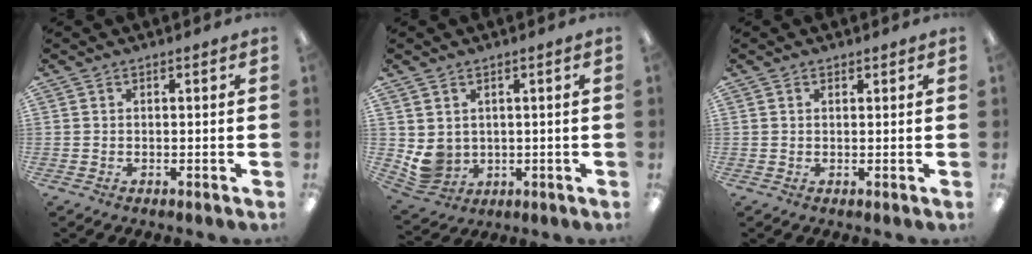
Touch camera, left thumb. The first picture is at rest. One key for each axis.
{"total": 6.0, "fx": 1.9, "fy": 5.3, "fz": 2.0, "tx": -0.064, "ty": -0.010, "tz": 0.039}
{"total": 0.8, "fx": 0.5, "fy": 0.5, "fz": 0.3, "tx": -0.006, "ty": 0.003, "tz": 0.010}